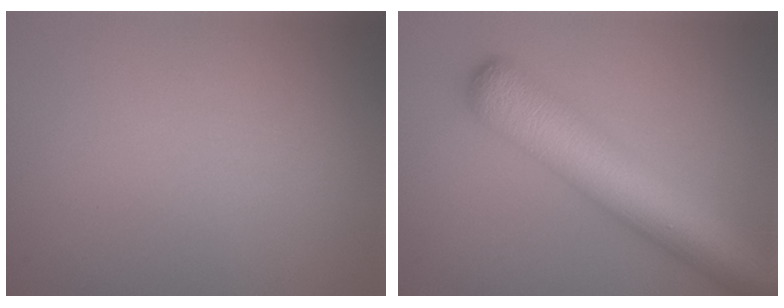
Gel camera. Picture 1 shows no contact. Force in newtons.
{"total": 8.4, "press": 8.4, "slide": 0.3}